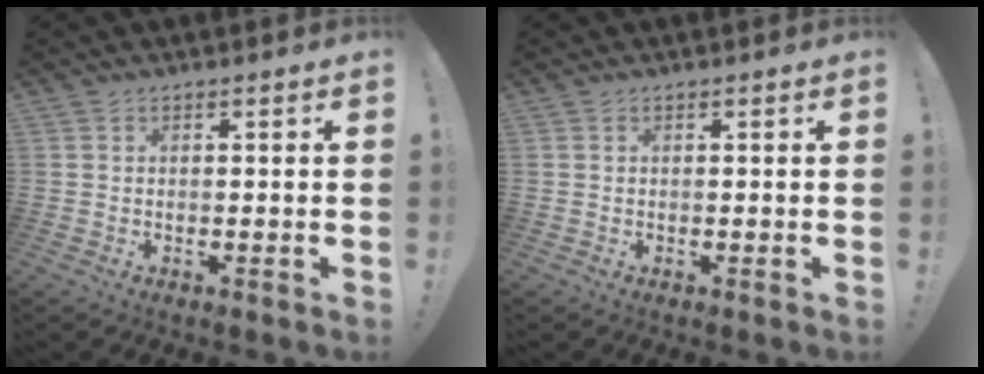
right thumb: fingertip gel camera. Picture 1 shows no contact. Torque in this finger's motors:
{"motor_torque": [-0.02, 0.00, -0.01, 0.01, 0.01]}